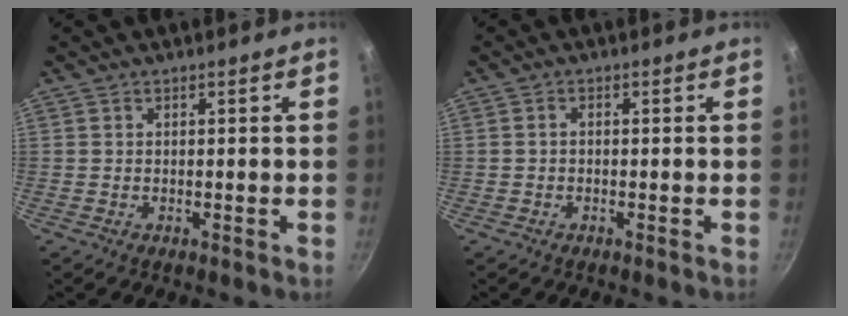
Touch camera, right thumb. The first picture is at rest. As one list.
[{"total": 0.9, "force": [-0.3, 0.6, 0.6], "torque": [-0.013, 0.009, -0.006]}]